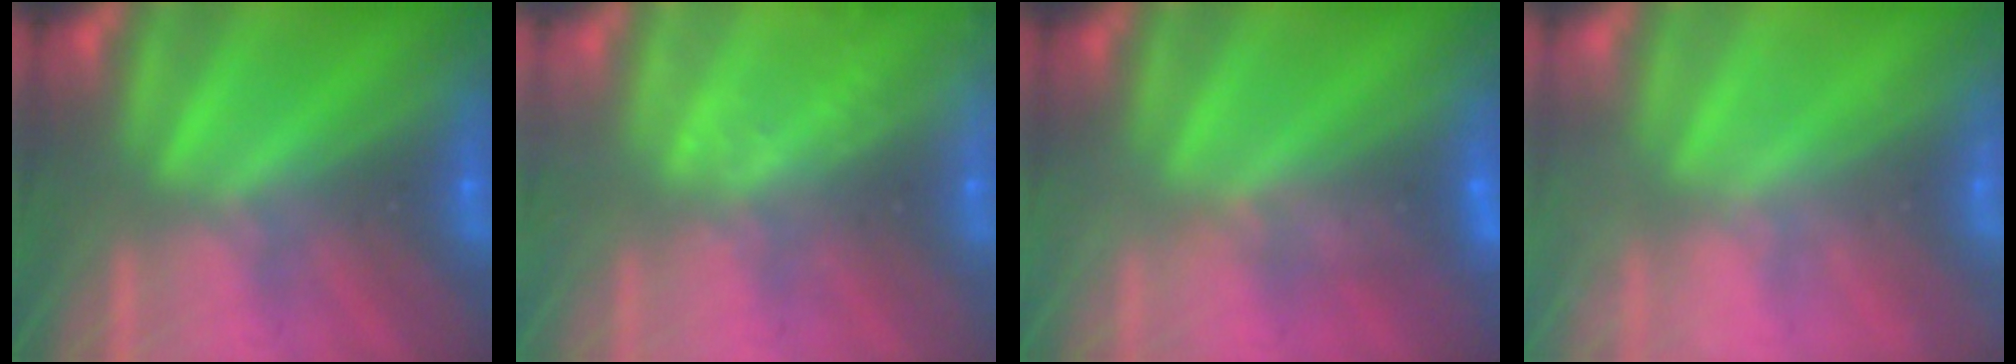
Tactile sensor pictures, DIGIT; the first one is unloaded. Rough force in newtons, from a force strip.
{"total": 2.4}
{"total": 3.9}
{"total": 2.3}